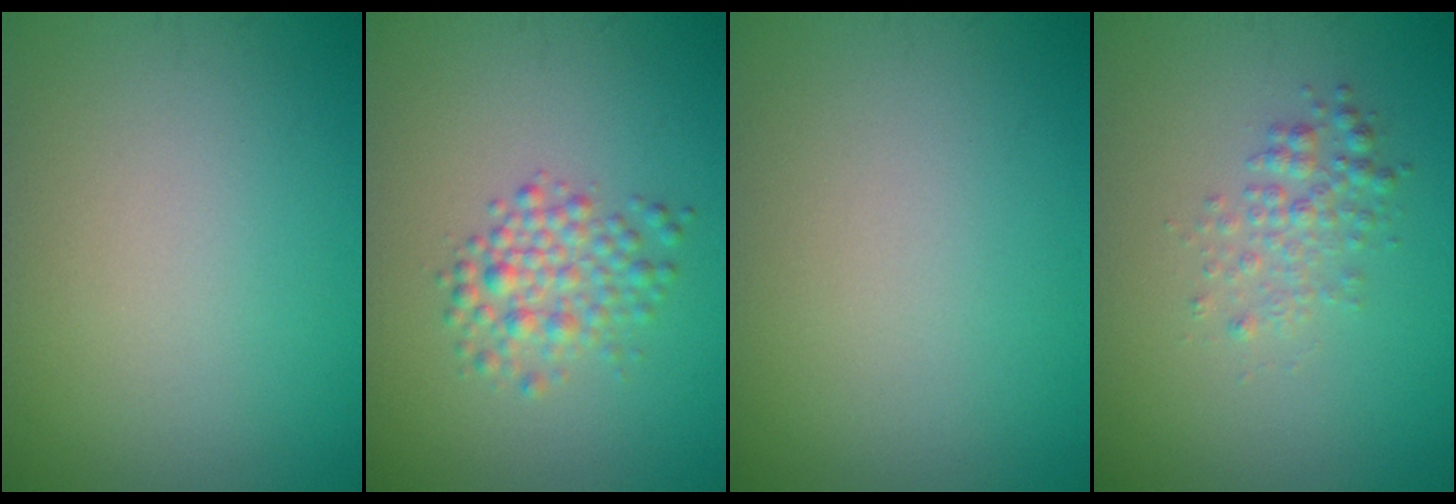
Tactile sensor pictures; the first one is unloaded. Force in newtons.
{"total": 2.9, "press": 2.9, "slide": 0.0}
{"total": 0.0}
{"total": 2.0, "press": 2.0, "slide": 0.1}